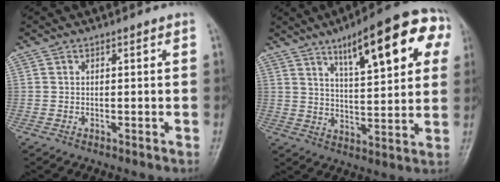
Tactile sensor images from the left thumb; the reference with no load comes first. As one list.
[{"total": 18.0, "force": [8.0, 5.4, 15.2], "torque": [-0.178, -0.010, 0.112]}]